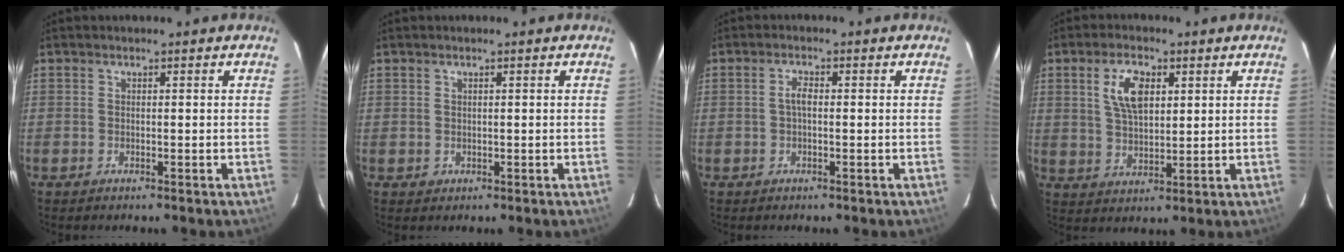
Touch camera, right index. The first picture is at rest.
{"total": 1.4, "force": [0.2, 1.4, 0.0], "torque": [0.006, 0.002, 0.004]}
{"total": 1.9, "force": [-0.1, 0.8, 1.7], "torque": [-0.036, 0.006, -0.002]}
{"total": 7.5, "force": [2.8, 3.7, 5.9], "torque": [-0.113, 0.009, 0.056]}